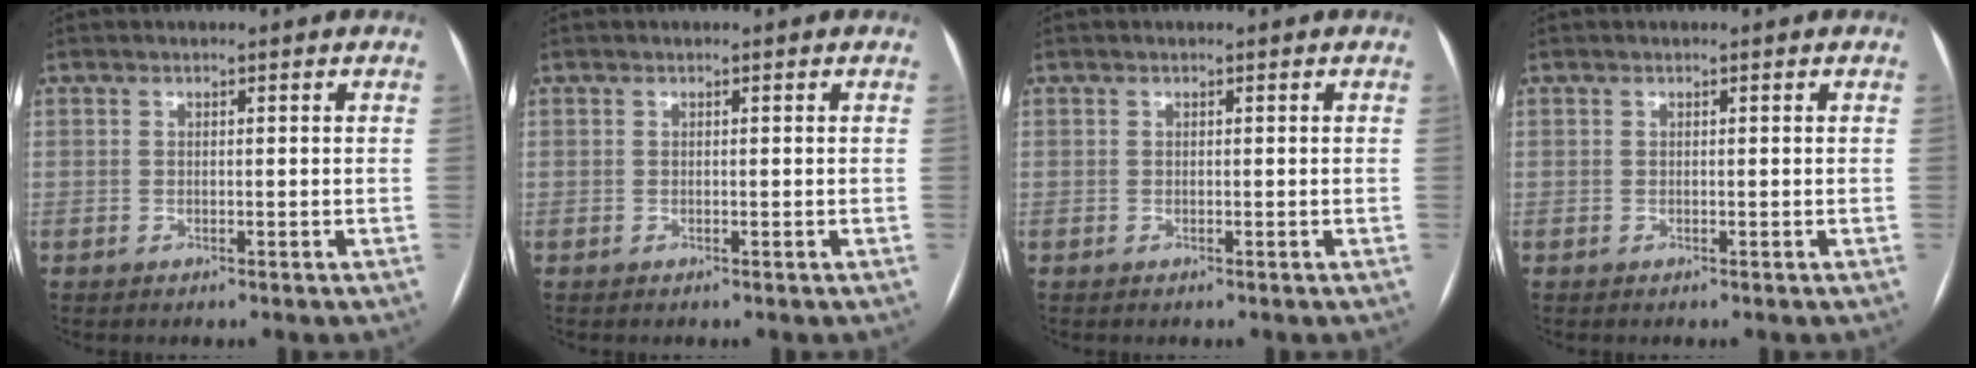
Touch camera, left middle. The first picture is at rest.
{"total": 0.0}
{"total": 0.0}
{"total": 0.0}